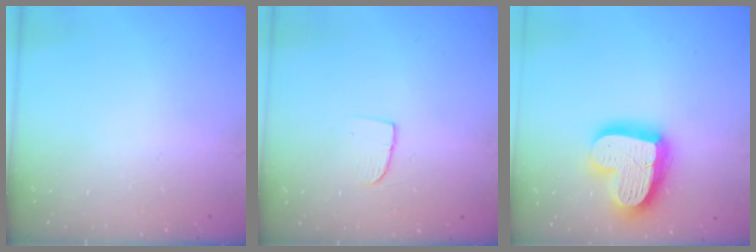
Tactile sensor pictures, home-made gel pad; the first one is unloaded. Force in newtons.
{"total": 5.6, "press": 5.6, "slide": 0.4}
{"total": 19.4, "press": 19.3, "slide": 1.5}